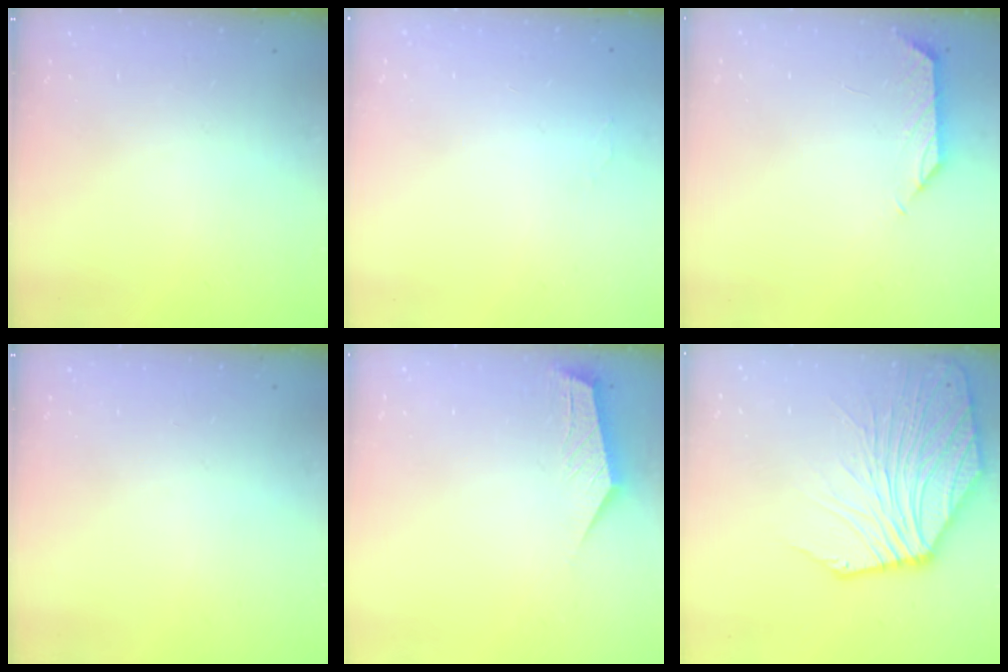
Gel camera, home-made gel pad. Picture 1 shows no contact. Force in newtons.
{"total": 1.0, "press": 0.9, "slide": 0.3}
{"total": 0.5, "press": 0.3, "slide": 0.4}
{"total": 0.0}
{"total": 1.7, "press": 1.7, "slide": 0.1}
{"total": 10.2, "press": 10.1, "slide": 1.5}